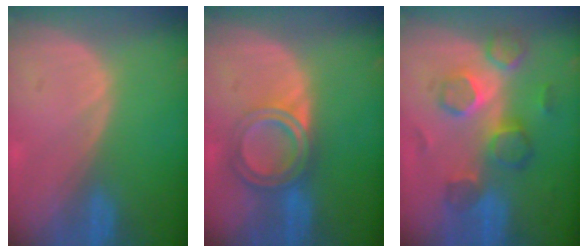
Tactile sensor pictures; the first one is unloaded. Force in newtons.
{"total": 6.4, "press": 5.4, "slide": 3.4}
{"total": 8.0, "press": 7.8, "slide": 1.8}